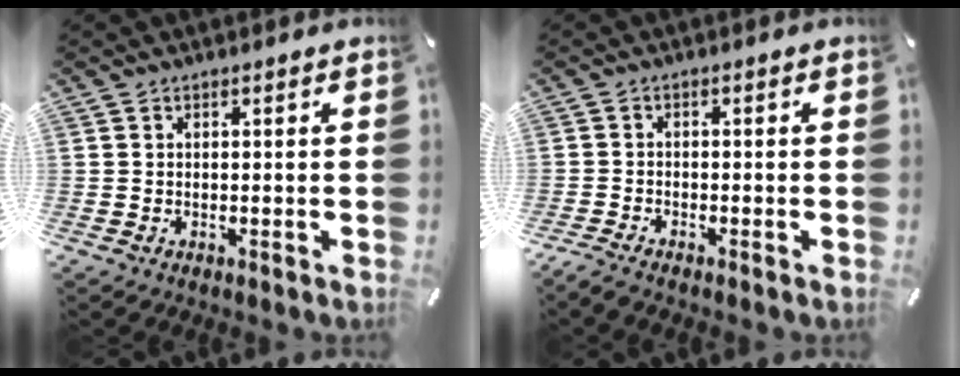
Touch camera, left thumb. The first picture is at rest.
{"total": 2.3, "force": [-1.9, 0.3, 1.2], "torque": [-0.033, 0.003, -0.041]}